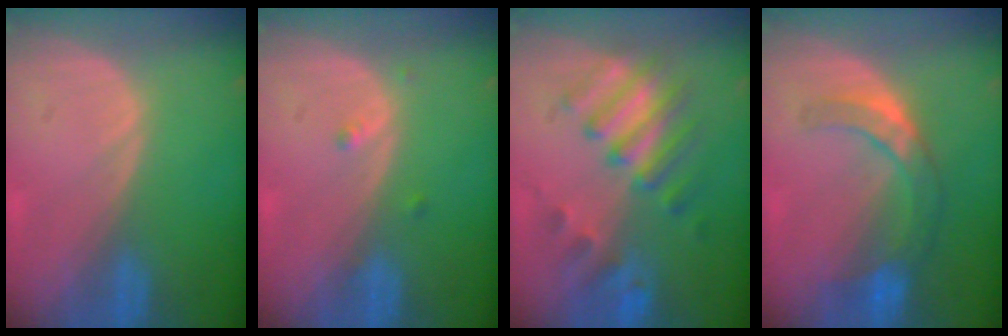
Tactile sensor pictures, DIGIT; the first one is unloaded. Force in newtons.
{"total": 1.3, "press": 1.1, "slide": 0.7}
{"total": 7.9, "press": 7.6, "slide": 2.1}
{"total": 7.5, "press": 6.7, "slide": 3.5}